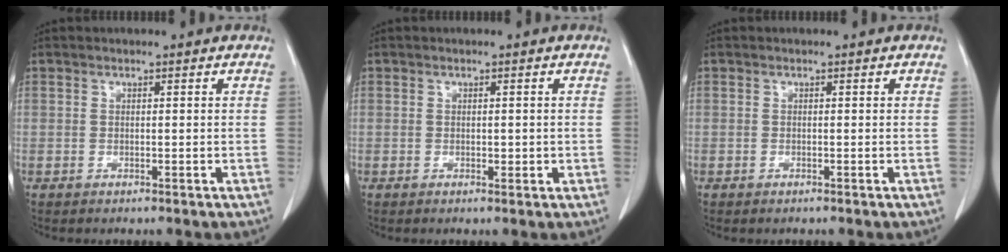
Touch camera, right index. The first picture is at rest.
{"total": 1.2, "force": [-0.1, 0.8, 0.9], "torque": [-0.009, 0.000, 0.002]}
{"total": 0.0}